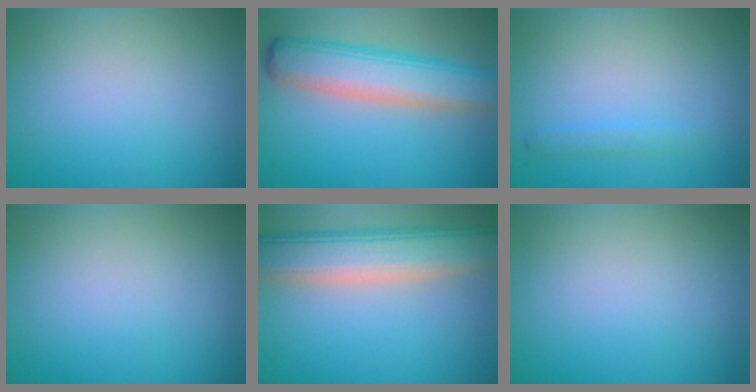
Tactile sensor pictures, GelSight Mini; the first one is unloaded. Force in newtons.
{"total": 7.1, "press": 7.1, "slide": 0.6}
{"total": 1.1, "press": 1.1, "slide": 0.0}
{"total": 0.0}
{"total": 7.5, "press": 7.4, "slide": 0.6}
{"total": 0.0}